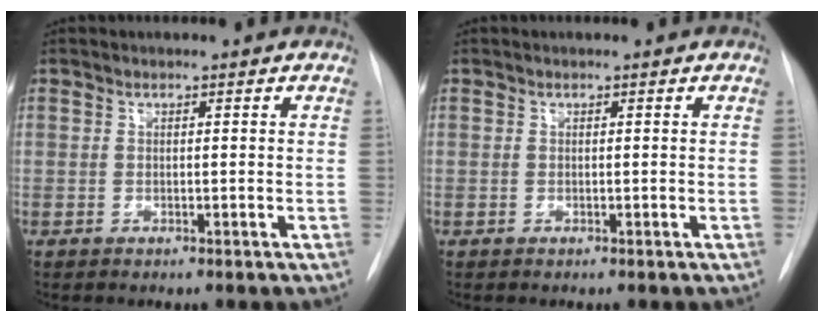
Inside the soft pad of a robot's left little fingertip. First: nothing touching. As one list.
[{"total": 0.0}]